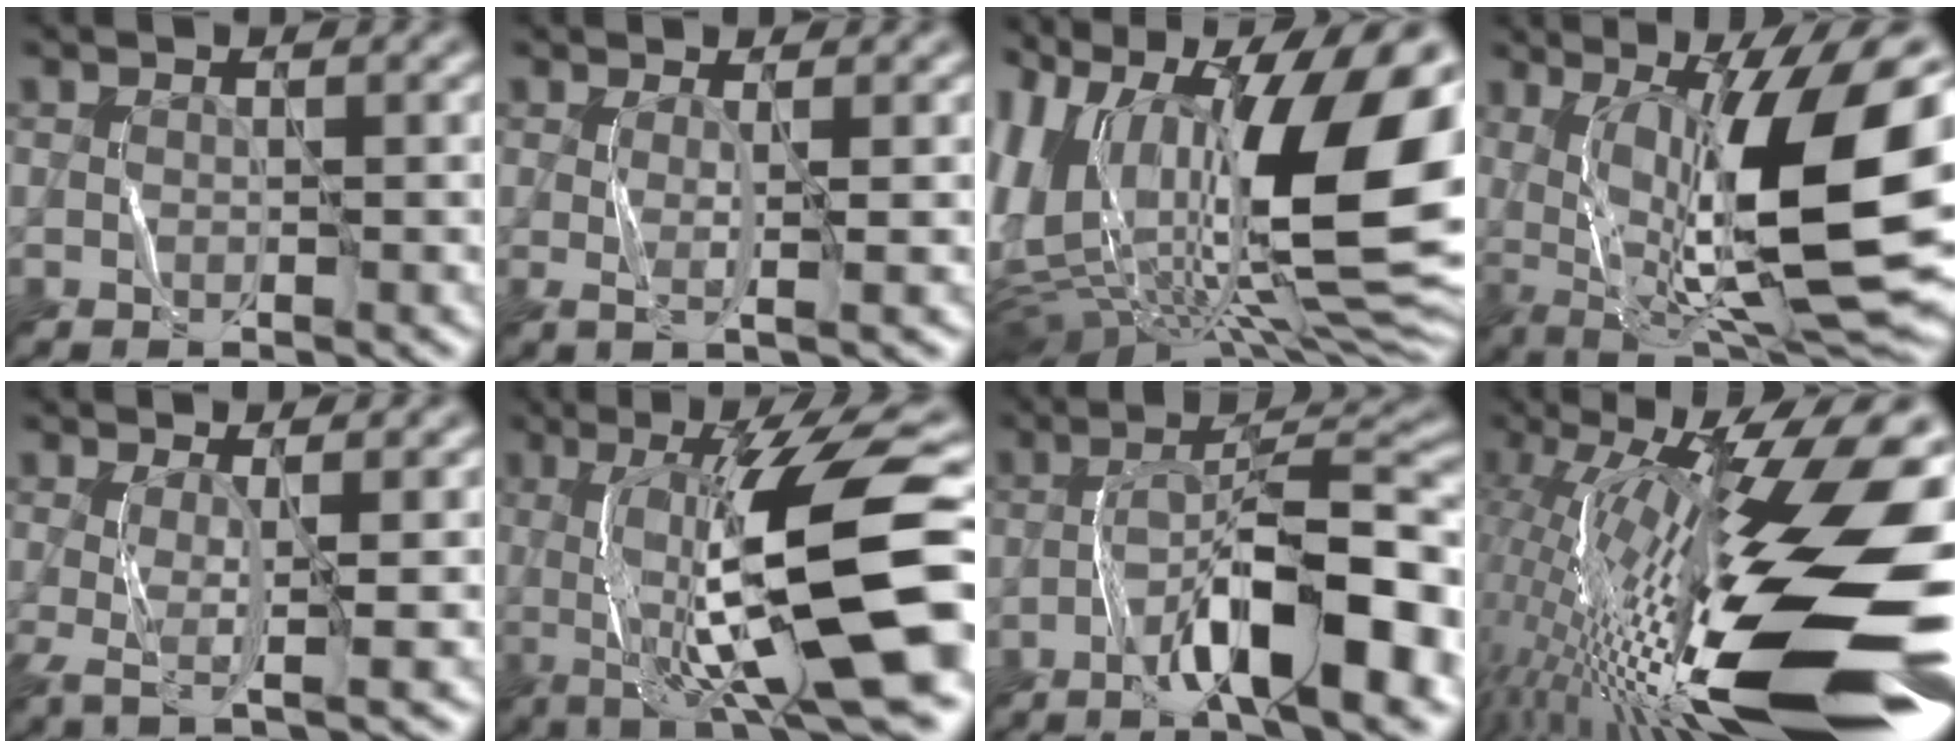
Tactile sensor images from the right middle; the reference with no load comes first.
{"total": 1.6, "force": [0.2, 0.1, 1.6], "torque": [-0.035, 0.001, 0.005]}
{"total": 20.1, "force": [4.1, 10.1, 16.8], "torque": [-0.297, 0.007, 0.078]}
{"total": 16.2, "force": [0.4, 5.1, 15.4], "torque": [-0.243, 0.011, 0.021]}
{"total": 3.1, "force": [-0.2, 0.5, 3.1], "torque": [-0.065, 0.003, 0.000]}
{"total": 12.7, "force": [-0.3, 3.0, 12.3], "torque": [-0.182, 0.005, -0.001]}
{"total": 10.5, "force": [-5.0, 2.3, 8.9], "torque": [-0.136, 0.035, -0.078]}
{"total": 20.0, "force": [-3.9, 5.5, 18.8], "torque": [-0.322, 0.020, -0.078]}